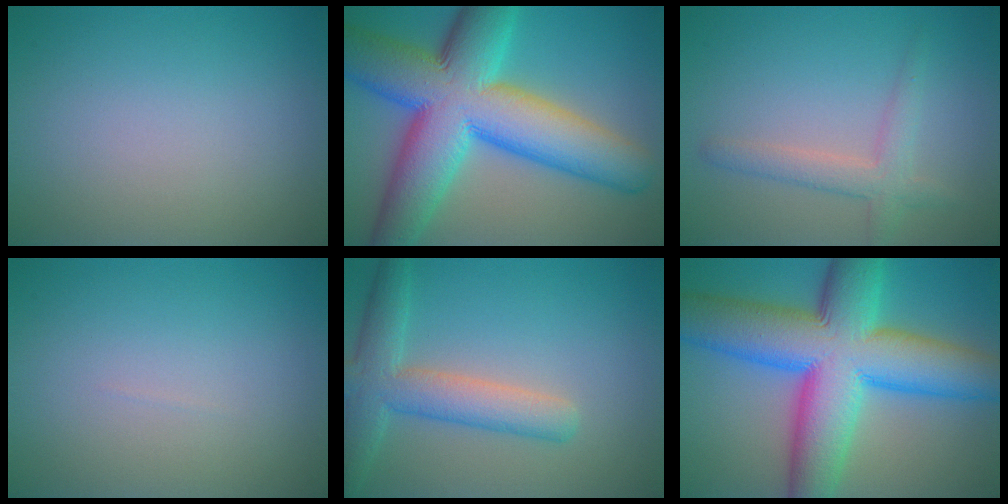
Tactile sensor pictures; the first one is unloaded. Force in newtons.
{"total": 15.1, "press": 15.1, "slide": 0.7}
{"total": 2.6, "press": 2.6, "slide": 0.1}
{"total": 0.0}
{"total": 5.2, "press": 5.2, "slide": 0.3}
{"total": 14.9, "press": 14.9, "slide": 0.3}